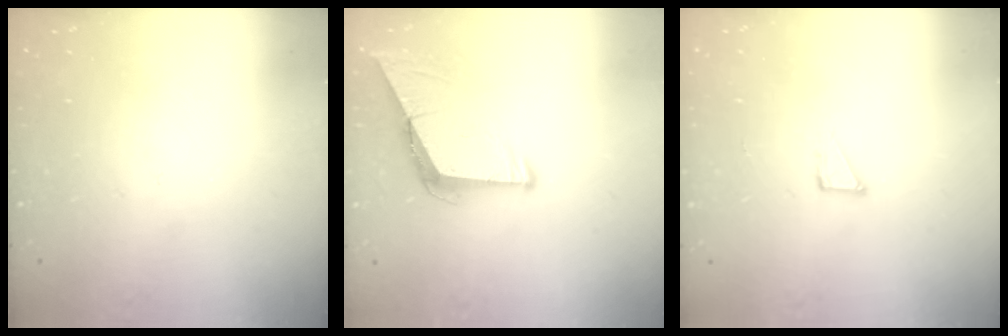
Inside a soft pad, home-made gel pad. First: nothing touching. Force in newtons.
{"total": 8.6, "press": 8.5, "slide": 0.8}
{"total": 2.8, "press": 2.8, "slide": 0.2}